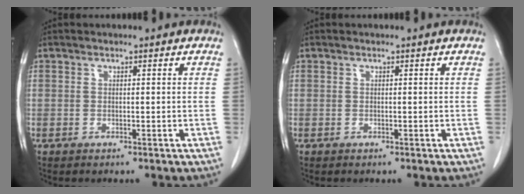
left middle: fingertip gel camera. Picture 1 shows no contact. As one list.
[{"total": 0.0}]